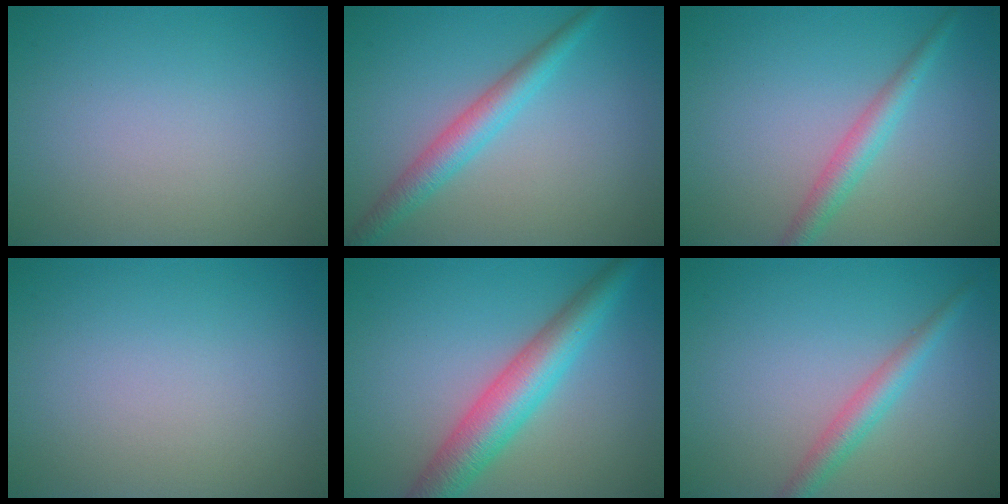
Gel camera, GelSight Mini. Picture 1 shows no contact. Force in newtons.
{"total": 3.4, "press": 3.4, "slide": 0.1}
{"total": 2.6, "press": 2.5, "slide": 0.1}
{"total": 0.0}
{"total": 6.3, "press": 6.3, "slide": 0.1}
{"total": 2.6, "press": 2.6, "slide": 0.0}